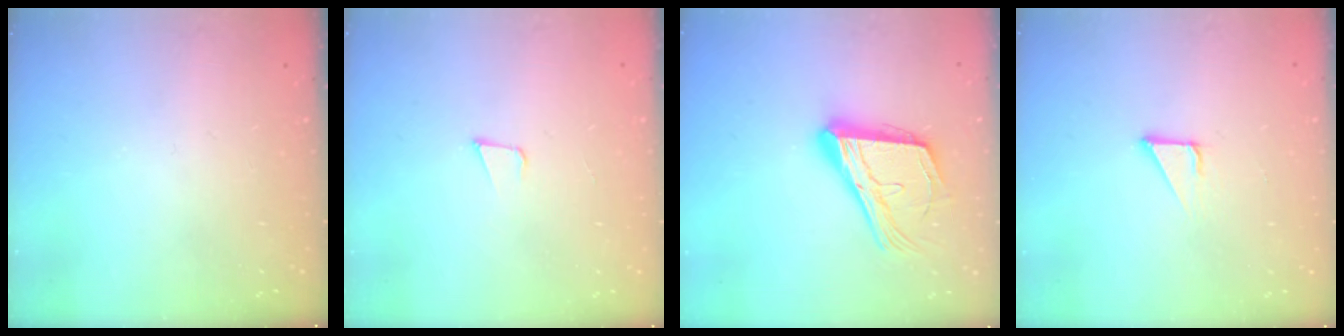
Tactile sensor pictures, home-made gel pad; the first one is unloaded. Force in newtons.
{"total": 3.2, "press": 1.9, "slide": 2.6}
{"total": 19.0, "press": 18.8, "slide": 3.0}
{"total": 2.1, "press": 2.1, "slide": 0.1}